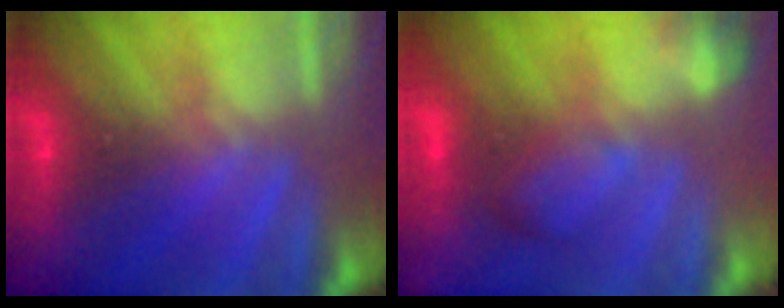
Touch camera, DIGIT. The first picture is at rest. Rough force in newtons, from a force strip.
{"total": 2.6}